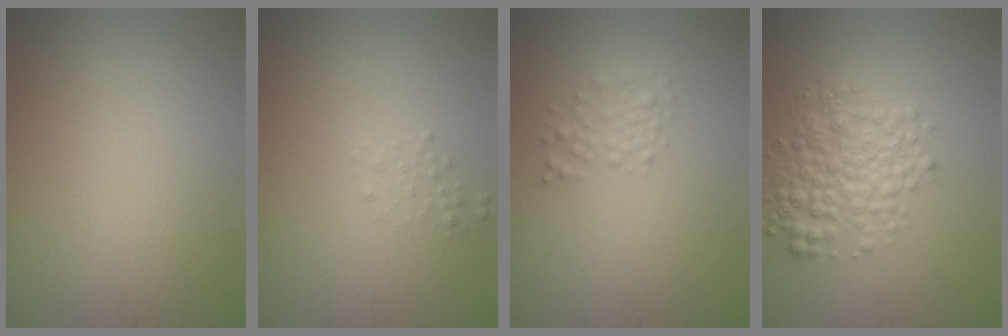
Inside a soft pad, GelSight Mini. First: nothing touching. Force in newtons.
{"total": 0.8, "press": 0.8, "slide": 0.1}
{"total": 1.9, "press": 1.9, "slide": 0.0}
{"total": 5.0, "press": 5.0, "slide": 0.1}